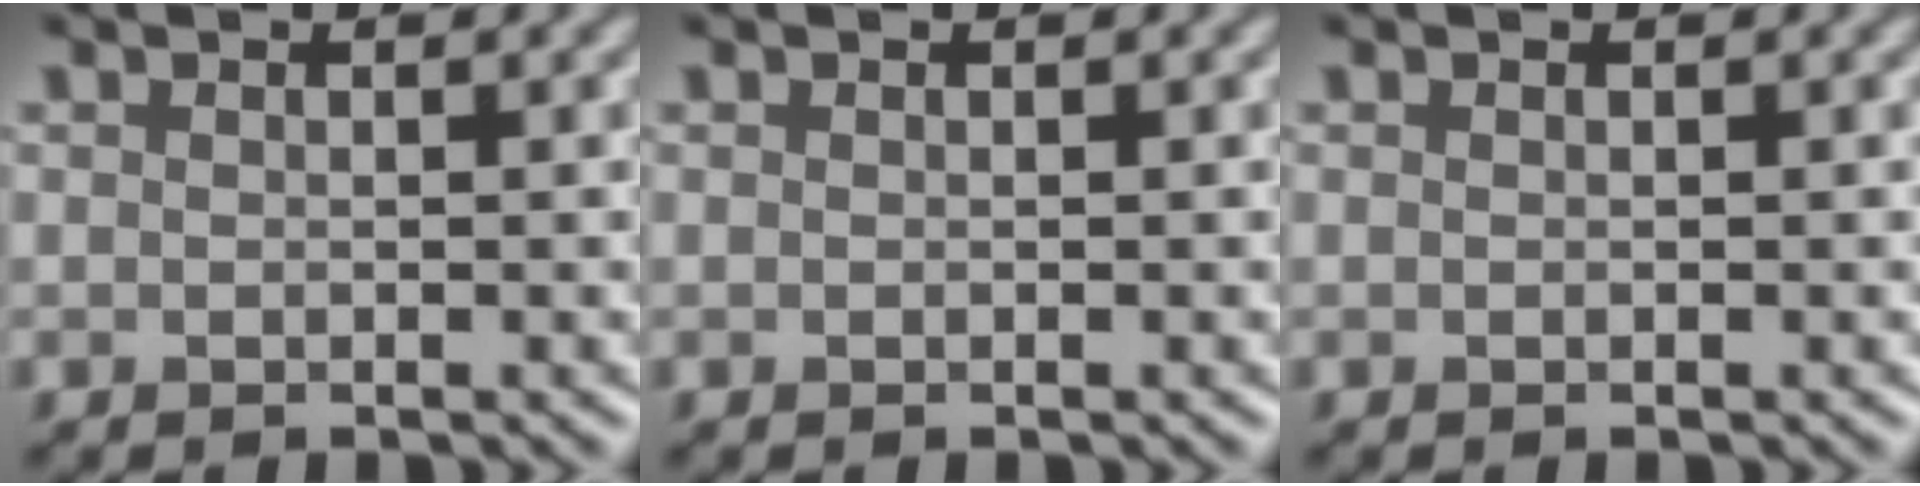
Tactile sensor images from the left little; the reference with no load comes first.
{"total": 0.0}
{"total": 0.0}